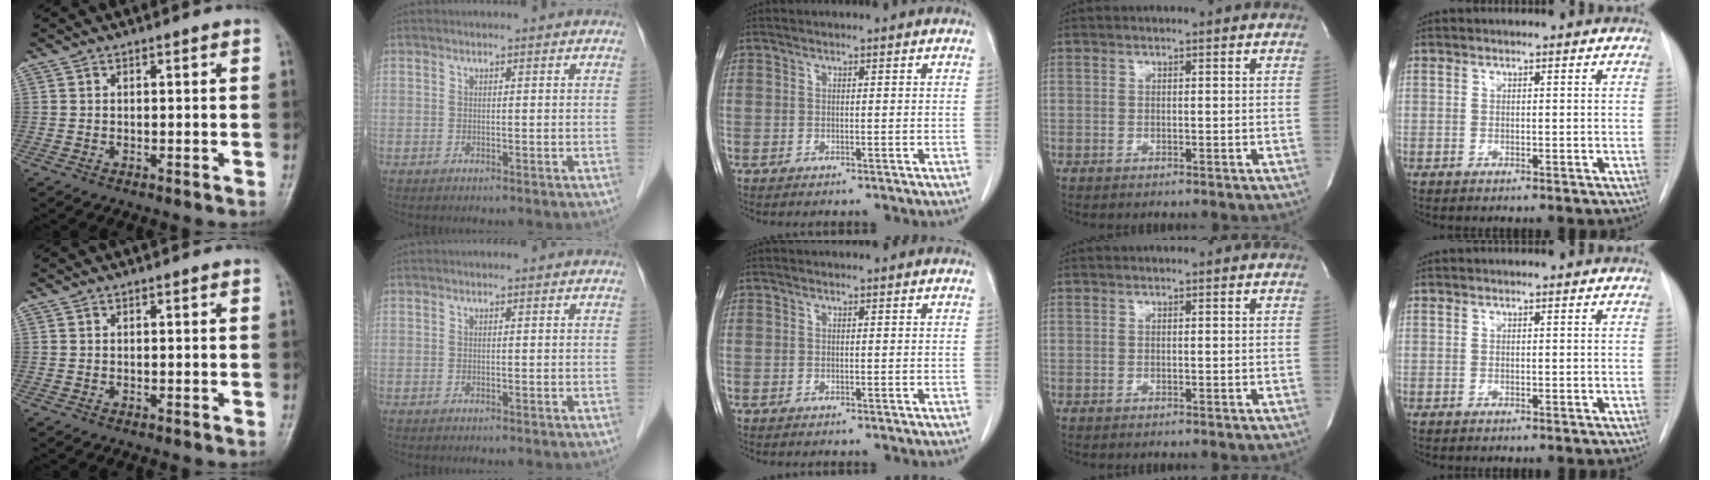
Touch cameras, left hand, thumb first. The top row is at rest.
{}